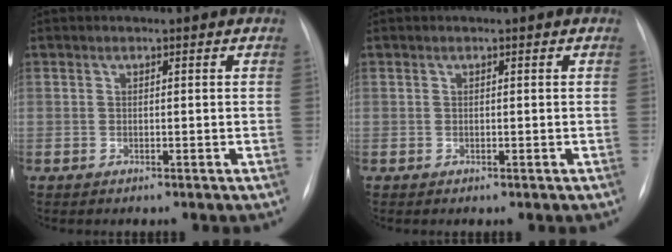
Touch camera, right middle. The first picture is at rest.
{"total": 0.0}